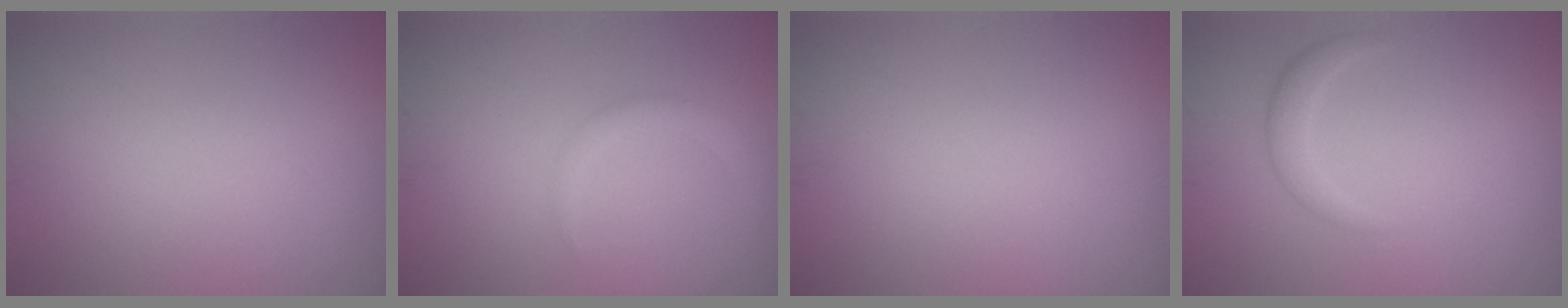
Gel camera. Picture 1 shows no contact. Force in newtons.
{"total": 1.8, "press": 1.8, "slide": 0.0}
{"total": 0.0}
{"total": 1.5, "press": 1.5, "slide": 0.0}